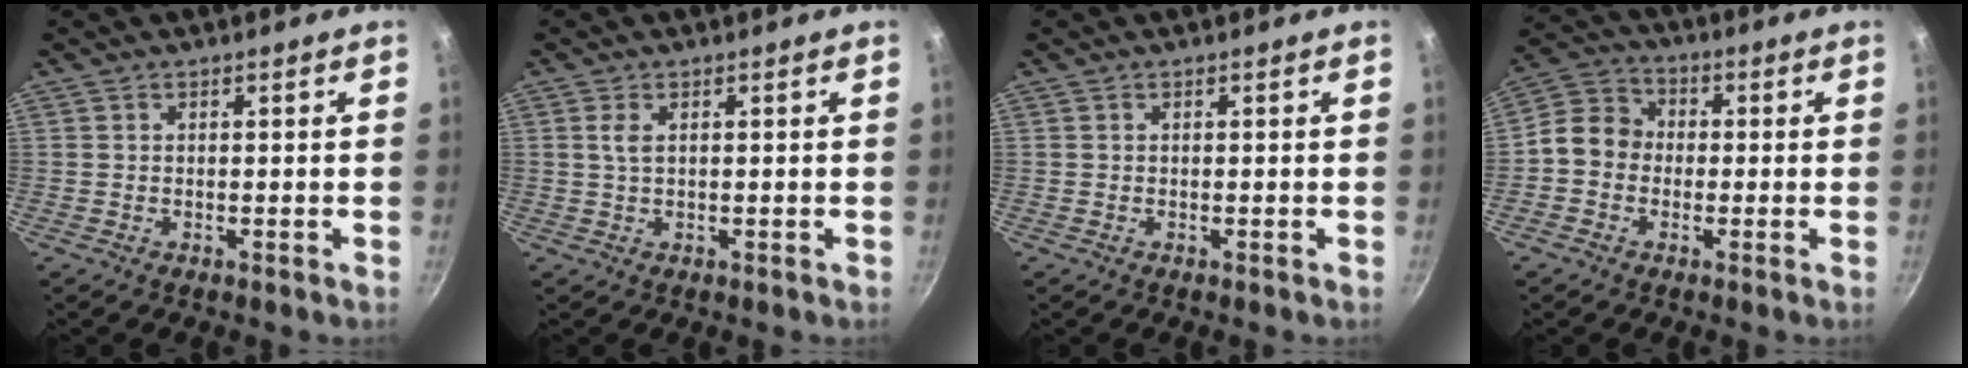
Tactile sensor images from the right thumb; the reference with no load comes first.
{"total": 1.9, "force": [0.6, 0.8, 1.6], "torque": [-0.031, -0.004, 0.013]}
{"total": 0.0}
{"total": 7.6, "force": [-1.0, 6.5, 3.6], "torque": [-0.042, 0.021, -0.044]}